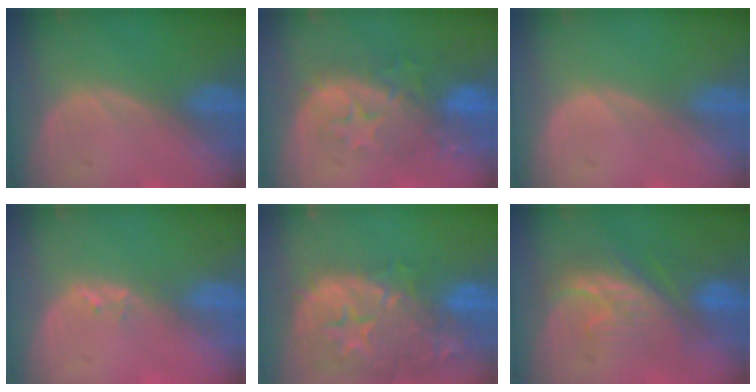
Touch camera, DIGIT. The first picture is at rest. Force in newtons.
{"total": 10.0, "press": 8.9, "slide": 4.6}
{"total": 0.0}
{"total": 1.4, "press": 1.3, "slide": 0.7}
{"total": 15.3, "press": 12.2, "slide": 9.1}
{"total": 8.0, "press": 7.9, "slide": 1.5}